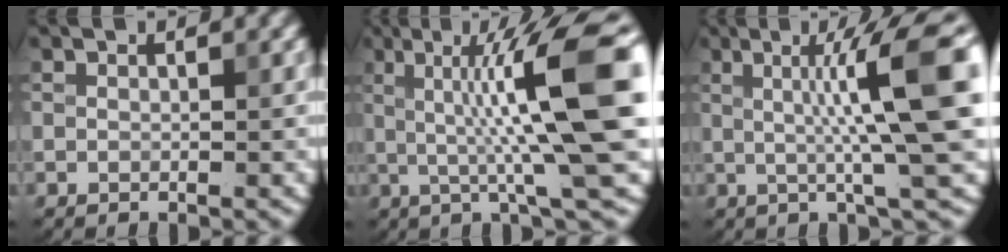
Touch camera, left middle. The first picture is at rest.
{"total": 11.7, "force": [1.5, 1.9, 11.5], "torque": [-0.165, 0.011, 0.026]}
{"total": 10.3, "force": [1.5, 1.5, 10.1], "torque": [-0.127, 0.011, 0.022]}